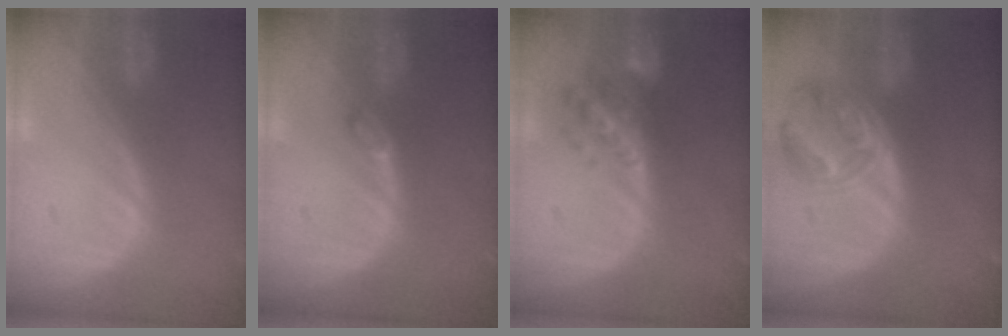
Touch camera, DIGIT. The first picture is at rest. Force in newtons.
{"total": 1.6, "press": 1.6, "slide": 0.2}
{"total": 6.1, "press": 5.9, "slide": 1.4}
{"total": 8.1, "press": 7.1, "slide": 3.9}